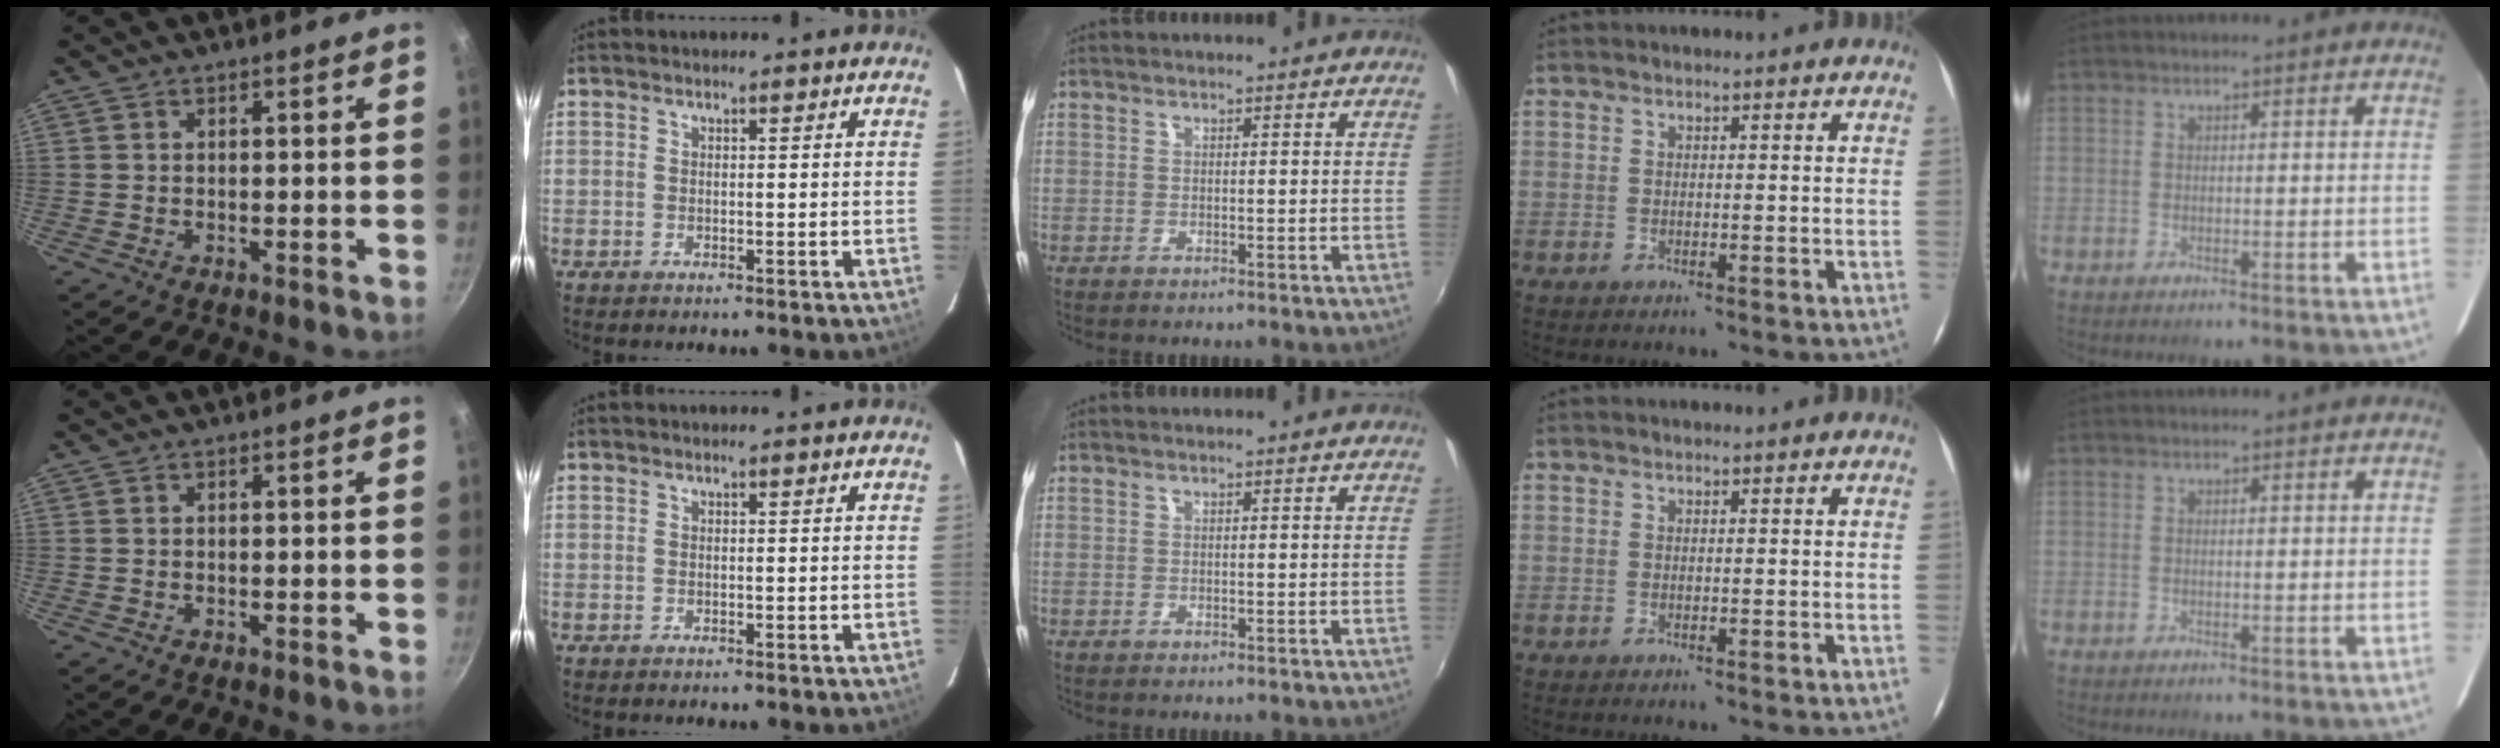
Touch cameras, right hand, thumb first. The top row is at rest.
{}